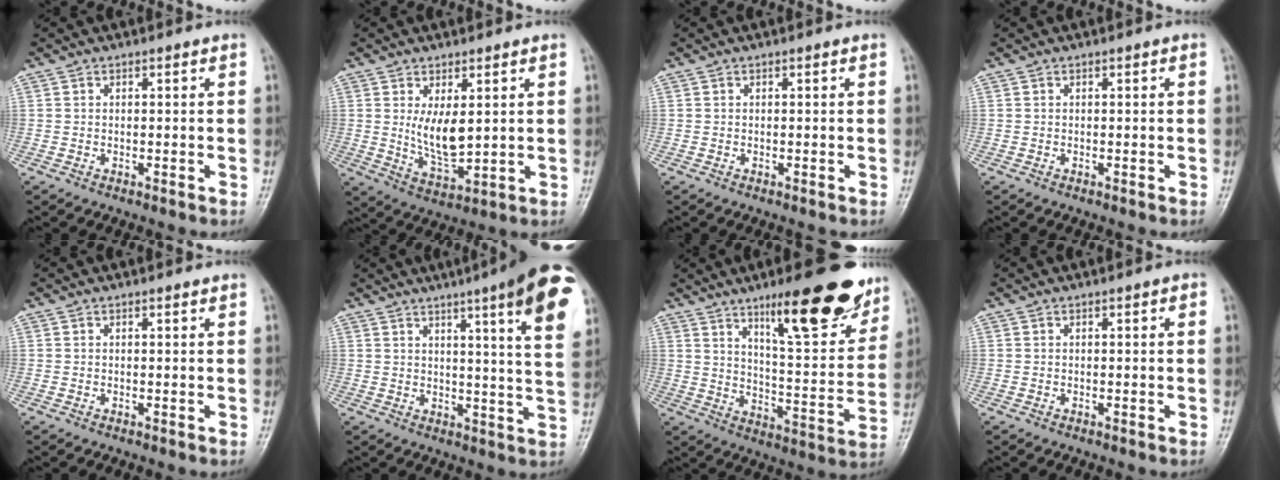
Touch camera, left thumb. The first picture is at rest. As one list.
[{"total": 7.4, "force": [1.6, 3.4, 6.4], "torque": [-0.103, -0.028, 0.043]}, {"total": 0.0}, {"total": 0.0}, {"total": 0.0}, {"total": 17.6, "force": [9.3, 1.7, 14.9], "torque": [-0.176, -0.034, 0.105]}, {"total": 20.9, "force": [13.2, 5.5, 15.3], "torque": [-0.175, -0.067, 0.203]}, {"total": 0.9, "force": [0.2, 0.2, 0.8], "torque": [-0.013, 0.002, 0.002]}]